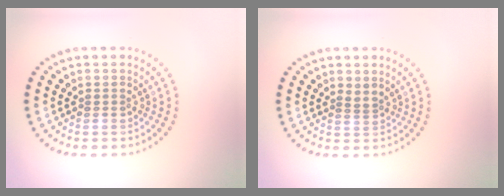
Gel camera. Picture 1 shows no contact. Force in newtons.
{"total": 0.8, "press": 0.4, "slide": 0.6}